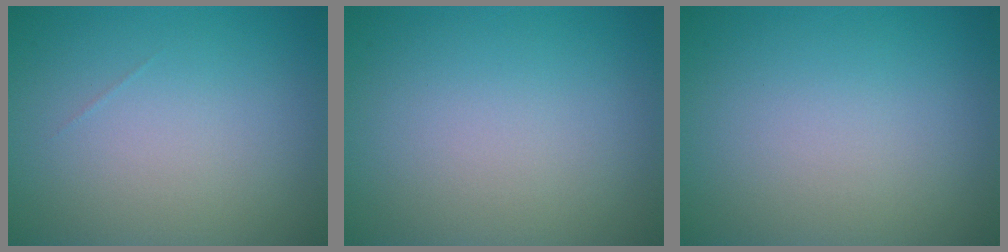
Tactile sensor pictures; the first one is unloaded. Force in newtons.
{"total": 0.0}
{"total": 0.0}